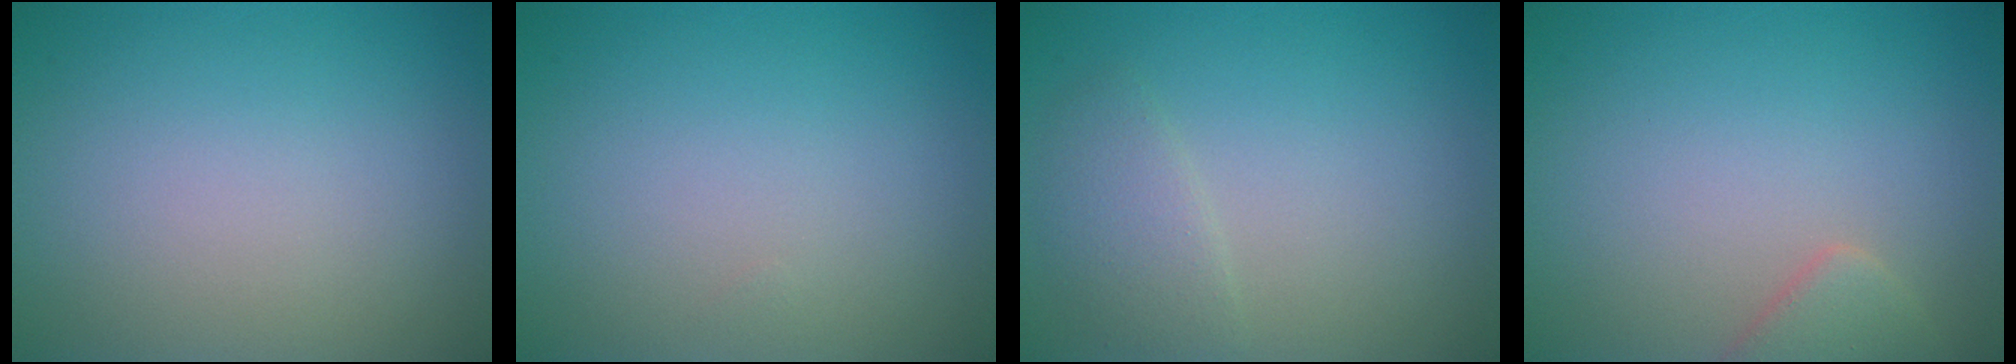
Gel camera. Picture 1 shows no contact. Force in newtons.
{"total": 0.0}
{"total": 1.9, "press": 1.9, "slide": 0.1}
{"total": 2.1, "press": 2.1, "slide": 0.2}